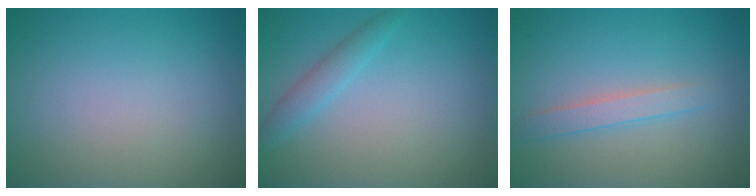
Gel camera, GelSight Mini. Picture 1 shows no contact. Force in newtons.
{"total": 1.8, "press": 1.8, "slide": 0.1}
{"total": 1.9, "press": 1.9, "slide": 0.1}